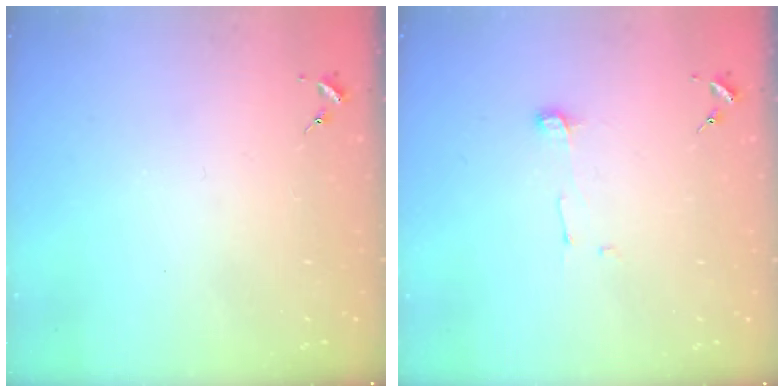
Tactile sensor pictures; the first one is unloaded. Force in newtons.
{"total": 5.2, "press": 5.2, "slide": 0.4}